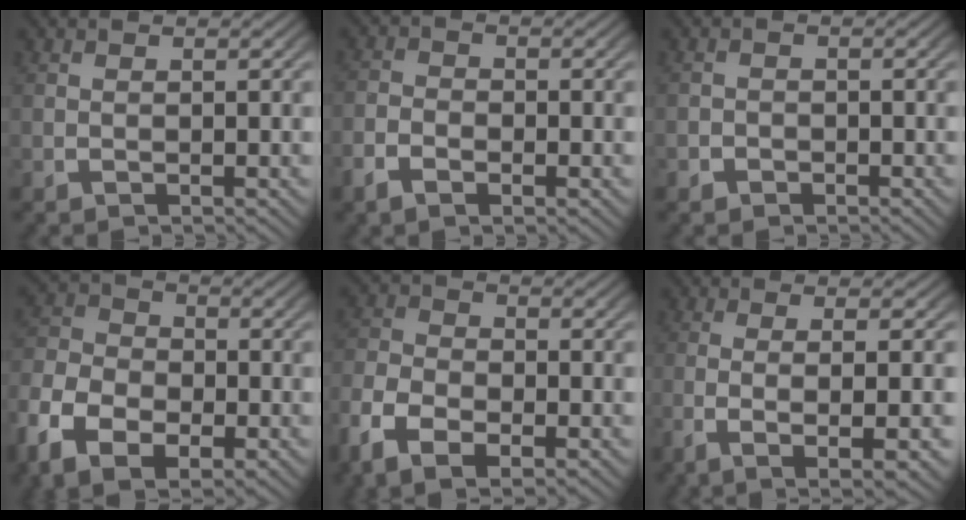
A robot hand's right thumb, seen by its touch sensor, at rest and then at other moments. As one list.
[{"total": 2.1, "force": [-1.2, 1.4, 1.0], "torque": [-0.020, -0.004, -0.028]}, {"total": 1.3, "force": [-0.8, 1.0, 0.0], "torque": [0.004, -0.004, -0.018]}, {"total": 8.5, "force": [-2.0, 6.2, 5.4], "torque": [-0.118, -0.024, -0.025]}, {"total": 5.7, "force": [-1.9, 3.8, 3.8], "torque": [-0.087, -0.015, -0.029]}, {"total": 6.6, "force": [-1.4, 1.9, 6.2], "torque": [-0.120, -0.015, -0.010]}]